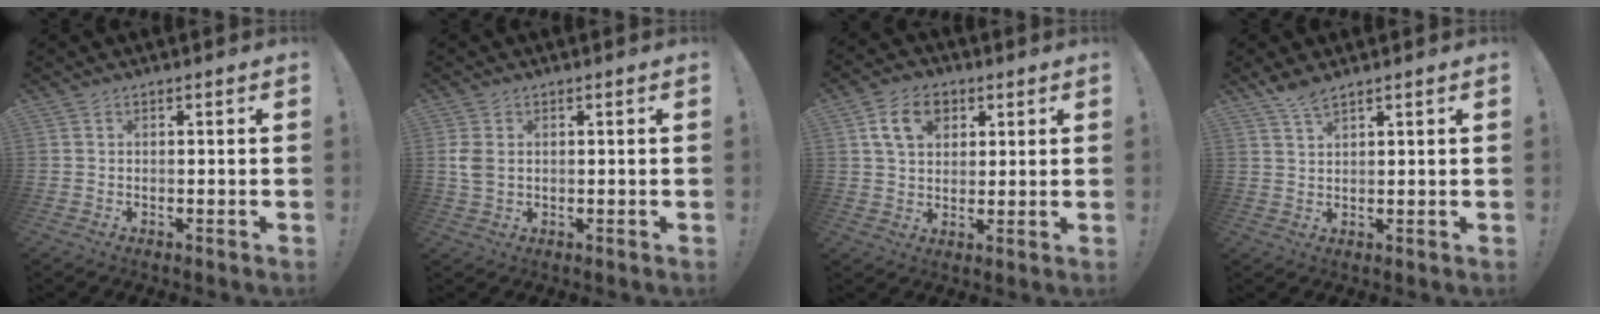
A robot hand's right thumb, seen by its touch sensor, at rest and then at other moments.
{"total": 4.1, "force": [0.8, 2.8, 2.9], "torque": [-0.053, 0.004, 0.017]}
{"total": 9.8, "force": [4.3, 6.7, 5.7], "torque": [-0.087, -0.001, 0.082]}
{"total": 3.6, "force": [2.9, 0.8, 2.0], "torque": [-0.042, -0.014, 0.053]}